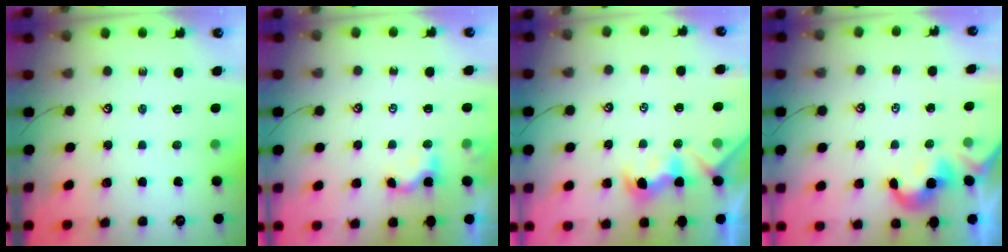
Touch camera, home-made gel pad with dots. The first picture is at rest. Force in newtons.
{"total": 1.7, "press": 1.6, "slide": 0.5}
{"total": 2.8, "press": 2.6, "slide": 0.9}
{"total": 2.1, "press": 2.0, "slide": 0.5}